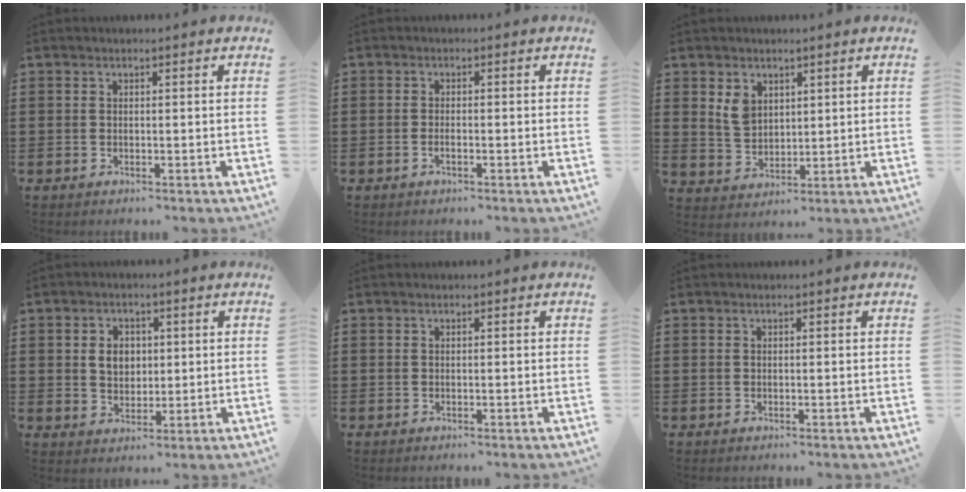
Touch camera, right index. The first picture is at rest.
{"total": 0.9, "force": [-0.6, 0.1, 0.7], "torque": [-0.016, -0.006, -0.008]}
{"total": 4.2, "force": [2.2, 3.0, 1.9], "torque": [-0.049, 0.010, 0.042]}
{"total": 4.0, "force": [0.6, 3.1, 2.4], "torque": [-0.050, 0.009, 0.006]}
{"total": 0.0}
{"total": 0.0}